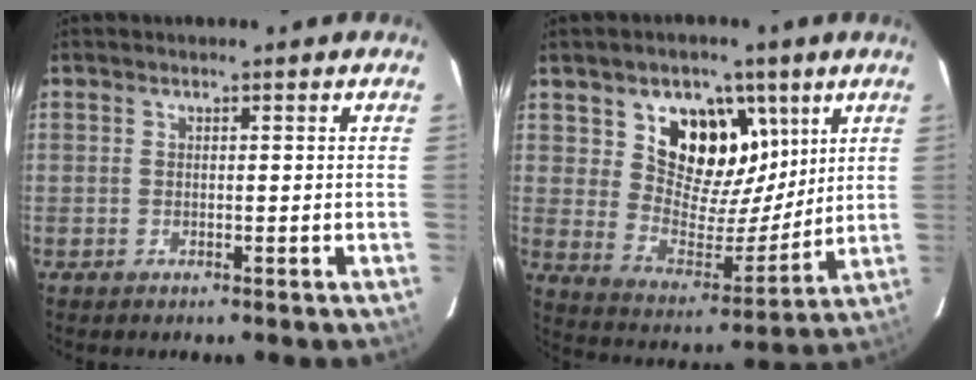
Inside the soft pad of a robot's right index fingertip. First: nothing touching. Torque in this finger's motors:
{"motor_torque": [0.45, 0.22, 0.28, 0.09]}